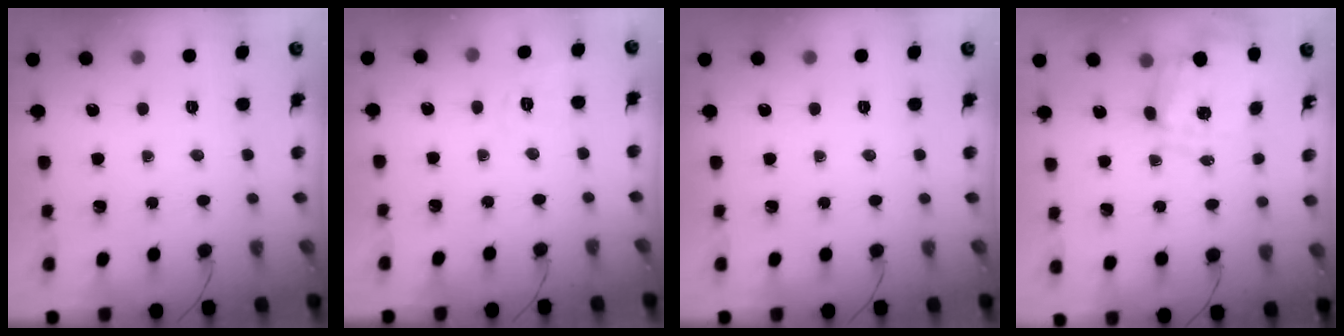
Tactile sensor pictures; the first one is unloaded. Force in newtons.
{"total": 2.0, "press": 0.4, "slide": 2.0}
{"total": 0.0}
{"total": 2.1, "press": 1.7, "slide": 1.1}